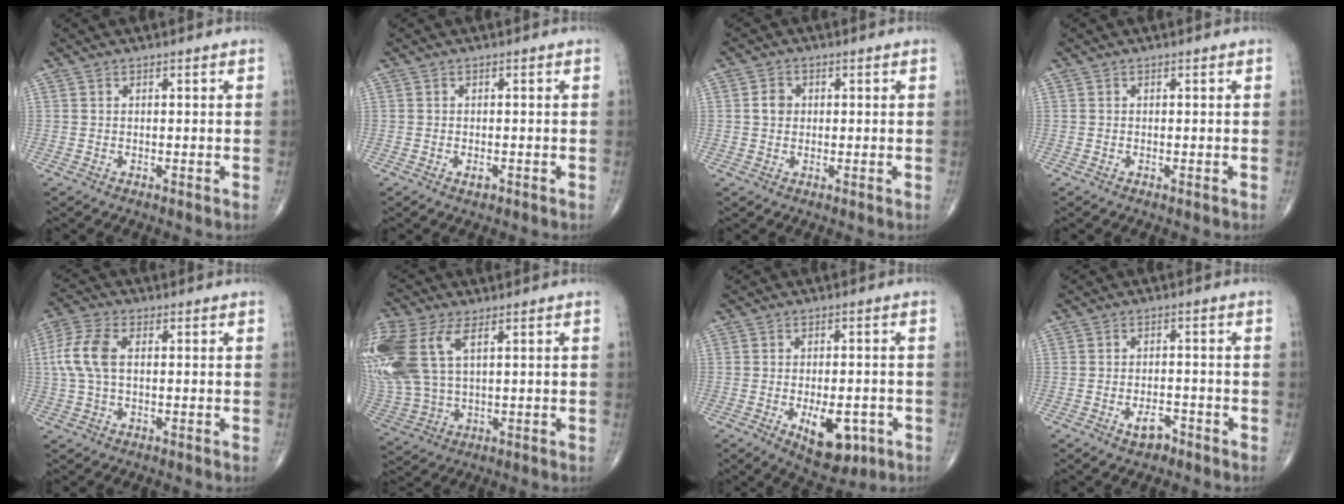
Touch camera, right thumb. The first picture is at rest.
{"total": 1.1, "force": [-0.6, 0.5, 0.7], "torque": [-0.009, -0.001, -0.009]}
{"total": 2.6, "force": [0.2, 2.3, 1.3], "torque": [-0.013, 0.005, 0.001]}
{"total": 0.0}
{"total": 7.8, "force": [0.8, 4.3, 6.5], "torque": [-0.163, 0.018, 0.014]}
{"total": 19.1, "force": [6.1, 10.7, 14.6], "torque": [-0.382, 0.008, 0.124]}
{"total": 9.5, "force": [-3.6, 4.7, 7.5], "torque": [-0.088, 0.002, -0.040]}
{"total": 3.3, "force": [-2.1, 1.6, 1.9], "torque": [-0.024, 0.013, -0.032]}